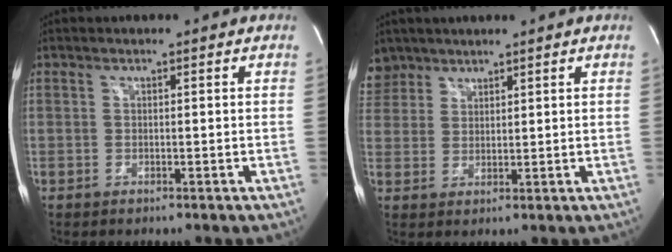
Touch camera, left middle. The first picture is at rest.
{"total": 5.4, "force": [4.3, 3.2, -0.2], "torque": [0.008, 0.010, 0.088]}